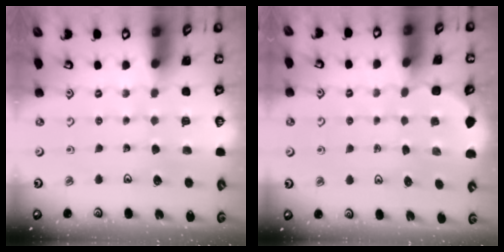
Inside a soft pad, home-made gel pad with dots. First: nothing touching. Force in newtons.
{"total": 2.1, "press": 1.8, "slide": 1.1}